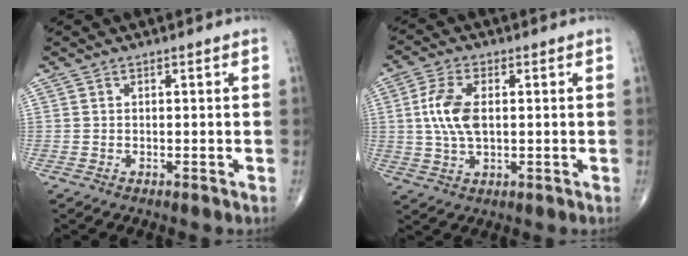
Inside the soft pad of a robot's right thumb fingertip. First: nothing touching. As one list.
[{"total": 8.4, "force": [0.9, 4.4, 7.1], "torque": [-0.155, 0.004, 0.018]}]